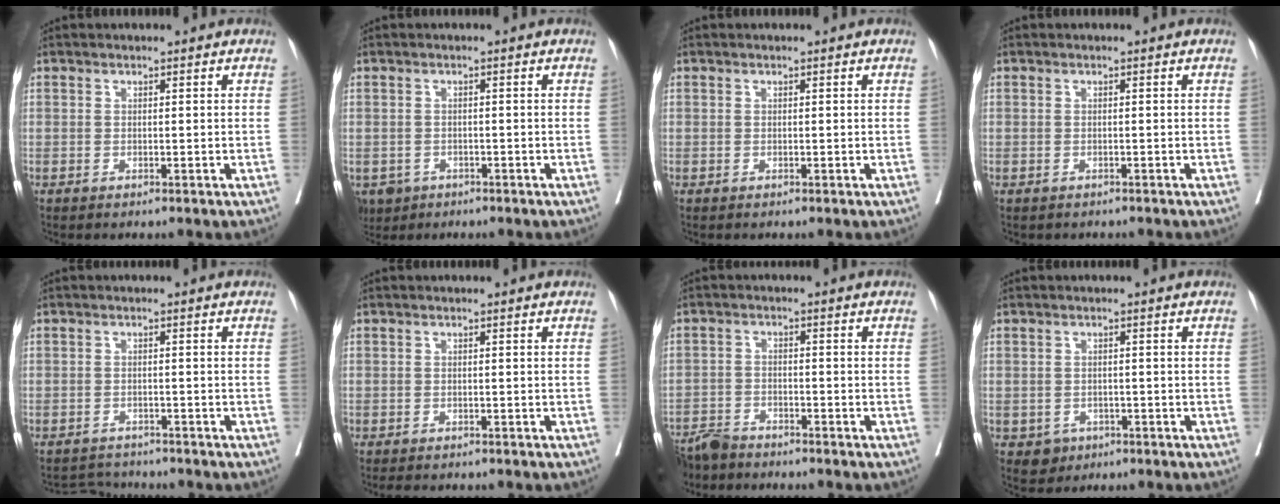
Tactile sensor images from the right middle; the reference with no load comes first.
{"total": 4.2, "force": [-2.6, 3.2, 1.0], "torque": [-0.016, 0.001, -0.038]}
{"total": 0.0}
{"total": 1.4, "force": [-1.2, 0.6, 0.3], "torque": [-0.012, -0.001, -0.015]}
{"total": 3.4, "force": [-3.4, 0.3, -0.5], "torque": [0.010, -0.008, -0.056]}
{"total": 3.4, "force": [-2.9, 1.3, 1.3], "torque": [-0.020, -0.007, -0.038]}
{"total": 5.8, "force": [-5.5, 1.6, 1.1], "torque": [-0.018, -0.017, -0.104]}
{"total": 2.7, "force": [-1.3, 2.3, 0.6], "torque": [-0.003, 0.006, -0.012]}